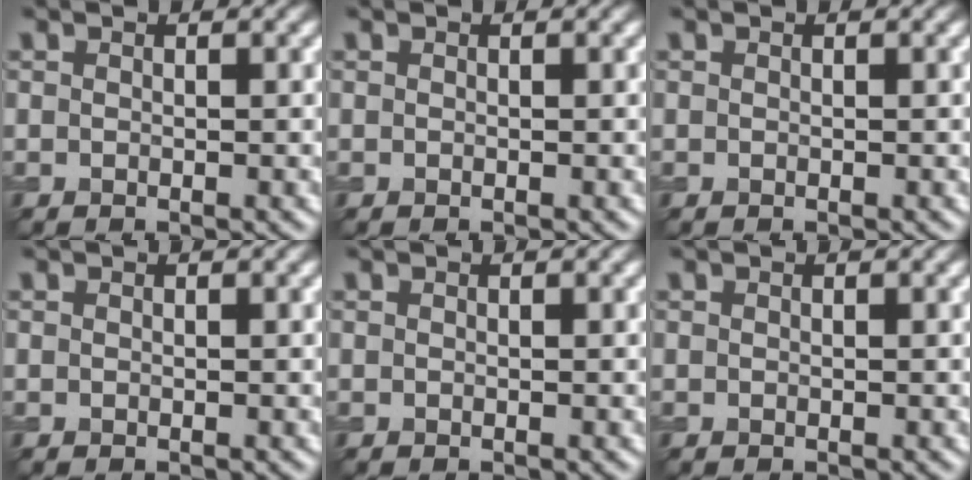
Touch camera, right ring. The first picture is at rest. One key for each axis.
{"total": 0.0}
{"total": 0.0}
{"total": 0.0}
{"total": 0.0}
{"total": 0.0}